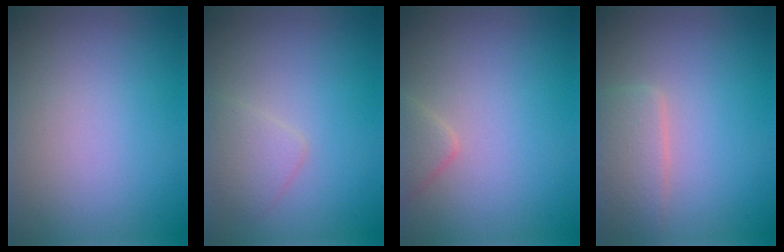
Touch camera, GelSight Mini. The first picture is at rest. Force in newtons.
{"total": 1.9, "press": 1.9, "slide": 0.2}
{"total": 1.6, "press": 1.6, "slide": 0.1}
{"total": 2.8, "press": 2.8, "slide": 0.2}